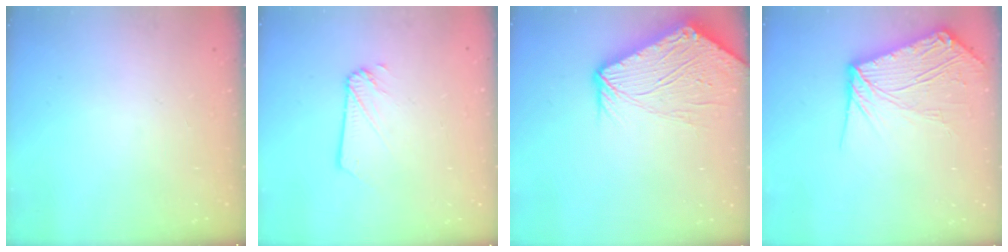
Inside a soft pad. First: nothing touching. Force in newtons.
{"total": 2.2, "press": 2.2, "slide": 0.0}
{"total": 9.0, "press": 8.8, "slide": 1.6}
{"total": 12.9, "press": 12.8, "slide": 1.8}